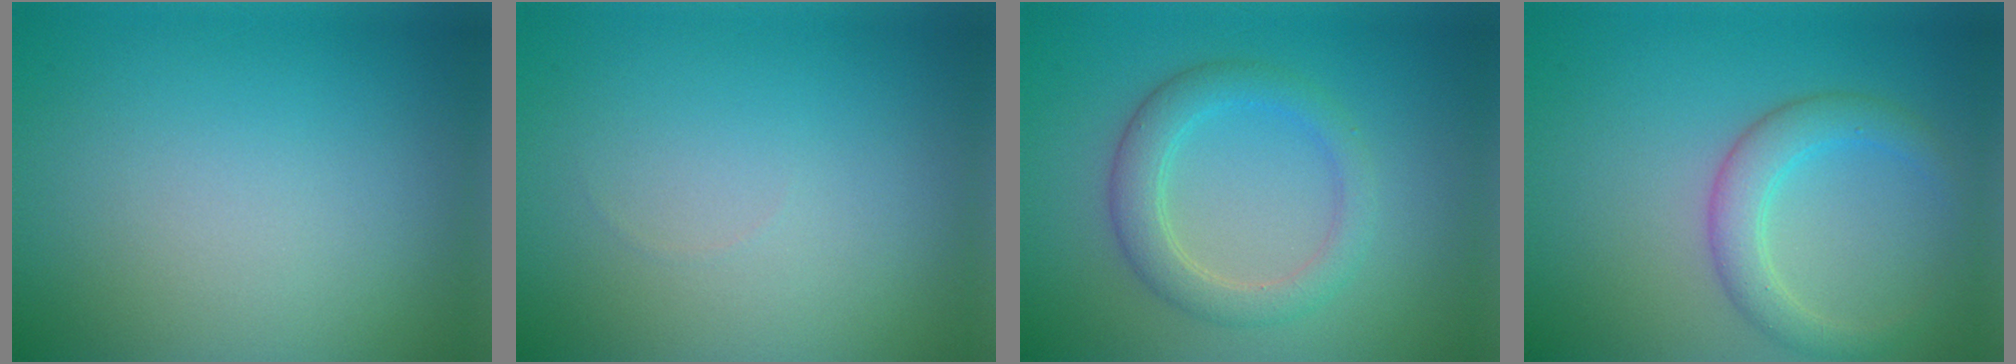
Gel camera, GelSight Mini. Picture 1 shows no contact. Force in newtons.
{"total": 0.0}
{"total": 3.5, "press": 3.5, "slide": 0.4}
{"total": 3.3, "press": 3.3, "slide": 0.2}